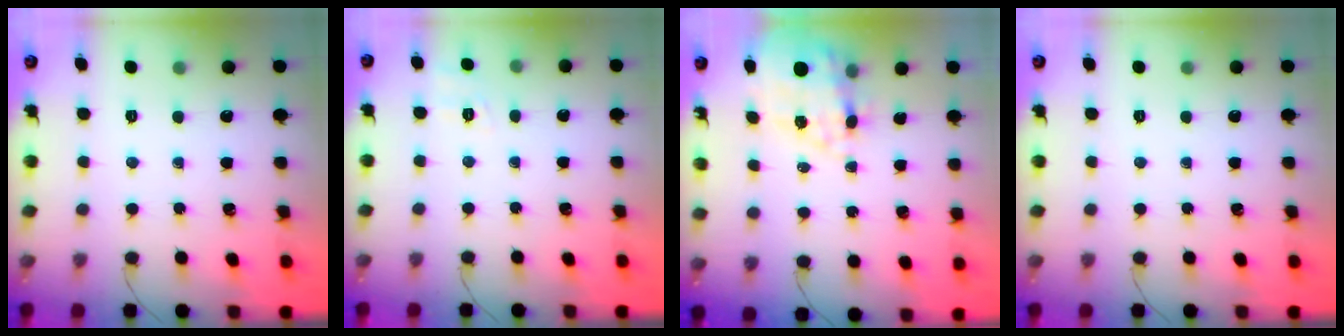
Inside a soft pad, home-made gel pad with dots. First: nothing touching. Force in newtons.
{"total": 2.0, "press": 0.8, "slide": 1.8}
{"total": 15.5, "press": 15.2, "slide": 3.3}
{"total": 0.0}